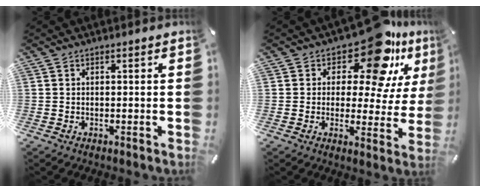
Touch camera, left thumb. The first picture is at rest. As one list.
[{"total": 16.0, "force": [10.3, 6.8, 10.2], "torque": [-0.142, -0.078, 0.169]}]